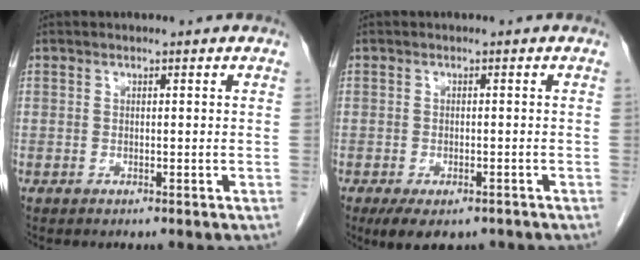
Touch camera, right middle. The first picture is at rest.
{"total": 6.6, "force": [-4.8, 2.9, 3.6], "torque": [-0.051, -0.007, -0.068]}